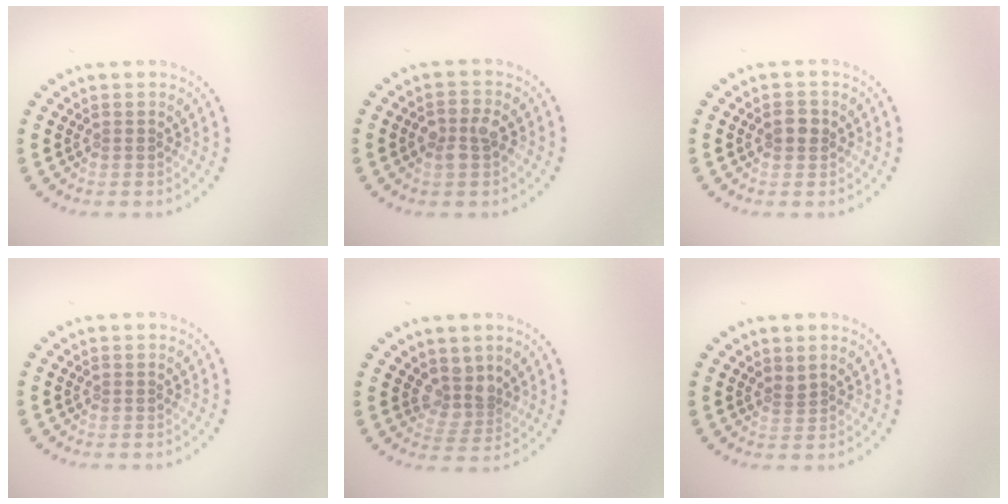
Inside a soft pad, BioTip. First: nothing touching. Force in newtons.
{"total": 2.6, "press": 2.5, "slide": 0.6}
{"total": 1.7, "press": 1.7, "slide": 0.1}
{"total": 0.0}
{"total": 2.5, "press": 1.9, "slide": 1.6}
{"total": 0.5, "press": 0.2, "slide": 0.5}